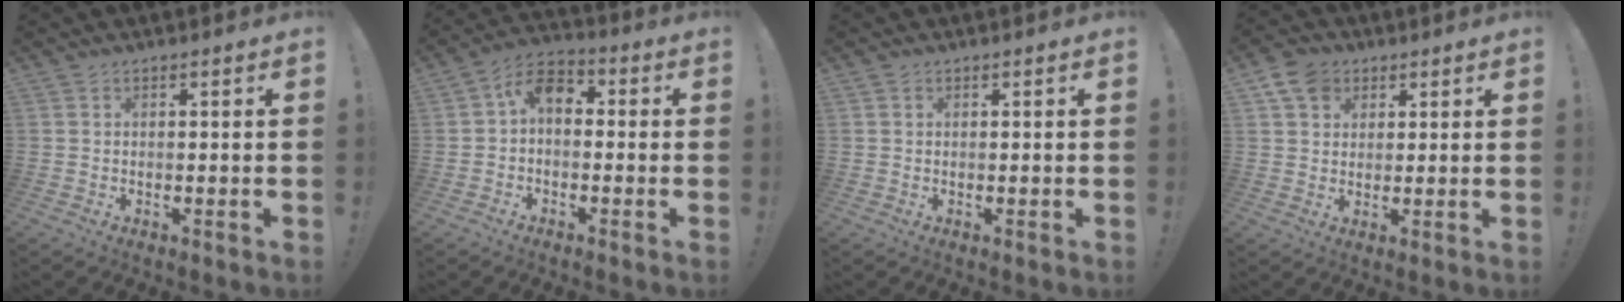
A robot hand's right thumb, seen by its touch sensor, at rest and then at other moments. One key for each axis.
{"total": 0.8, "fx": -0.4, "fy": 0.4, "fz": 0.5, "tx": -0.009, "ty": 0.002, "tz": -0.007}
{"total": 0.6, "fx": 0.3, "fy": 0.4, "fz": 0.0, "tx": 0.007, "ty": -0.003, "tz": 0.005}
{"total": 7.9, "fx": 3.9, "fy": 6.3, "fz": 2.9, "tx": -0.042, "ty": -0.015, "tz": 0.078}